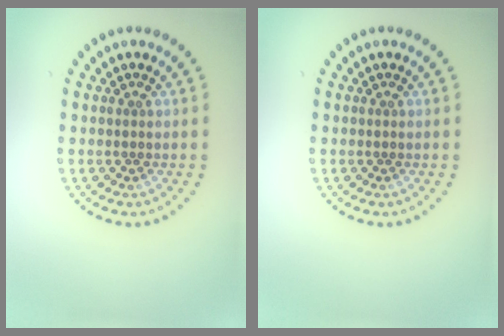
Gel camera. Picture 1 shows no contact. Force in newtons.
{"total": 0.0}